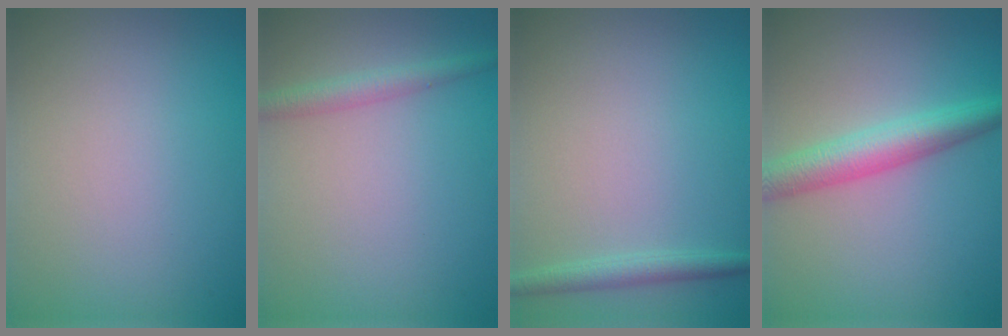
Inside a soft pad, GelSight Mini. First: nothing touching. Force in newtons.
{"total": 2.0, "press": 2.0, "slide": 0.0}
{"total": 1.8, "press": 1.8, "slide": 0.1}
{"total": 4.4, "press": 4.4, "slide": 0.1}